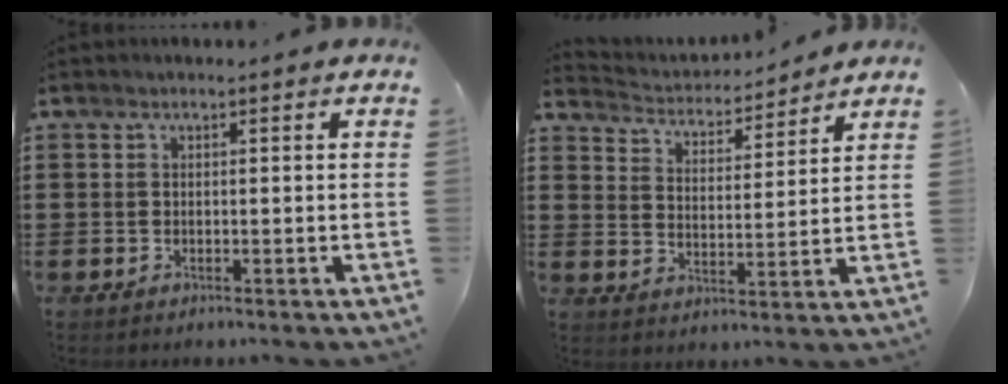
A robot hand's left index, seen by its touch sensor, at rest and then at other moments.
{"total": 3.3, "force": [3.3, 0.4, 0.0], "torque": [-0.022, -0.028, 0.051]}